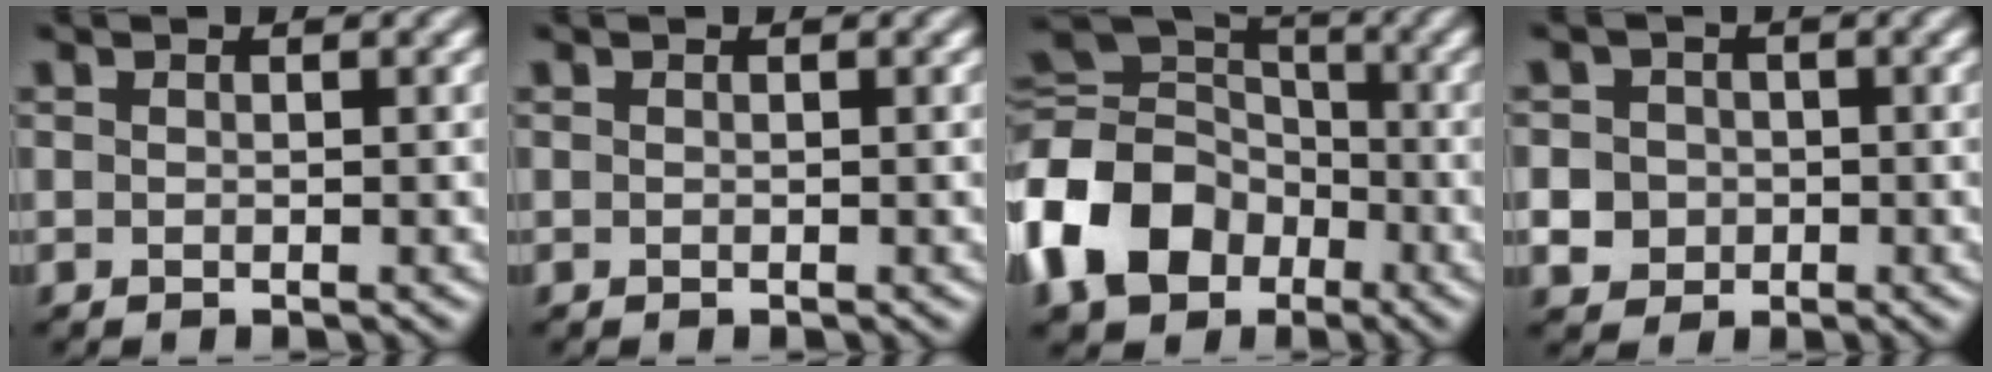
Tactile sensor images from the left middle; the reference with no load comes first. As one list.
[{"total": 0.0}, {"total": 10.8, "force": [-3.7, 8.5, 5.5], "torque": [-0.128, -0.002, -0.091]}, {"total": 3.9, "force": [-0.7, 3.8, 0.9], "torque": [-0.007, 0.009, -0.030]}]